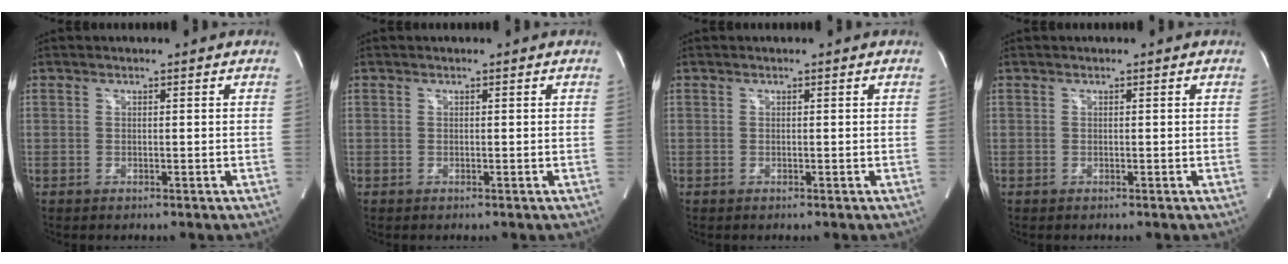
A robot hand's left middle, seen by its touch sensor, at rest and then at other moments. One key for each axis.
{"total": 0.0}
{"total": 0.0}
{"total": 0.0}